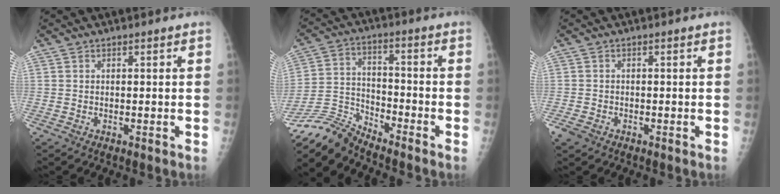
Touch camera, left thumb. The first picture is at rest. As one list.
[{"total": 8.4, "force": [-8.4, 0.7, 0.2], "torque": [-0.013, 0.058, -0.171]}, {"total": 2.2, "force": [-1.3, 1.5, 0.9], "torque": [-0.017, 0.000, -0.022]}]